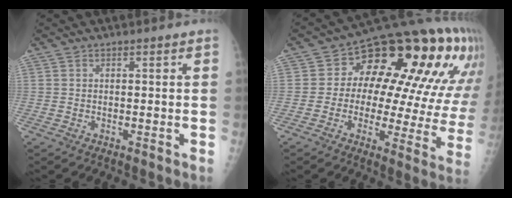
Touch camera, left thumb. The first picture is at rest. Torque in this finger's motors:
{"motor_torque": [1.14, 1.33, 0.34, 0.01, 0.07]}